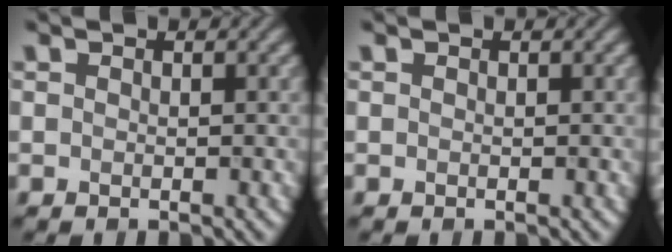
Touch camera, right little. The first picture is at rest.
{"total": 0.0}